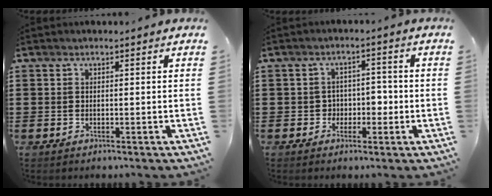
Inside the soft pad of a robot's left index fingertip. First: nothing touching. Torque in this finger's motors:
{"motor_torque": [-0.01, -0.05, 0.16, 0.02]}